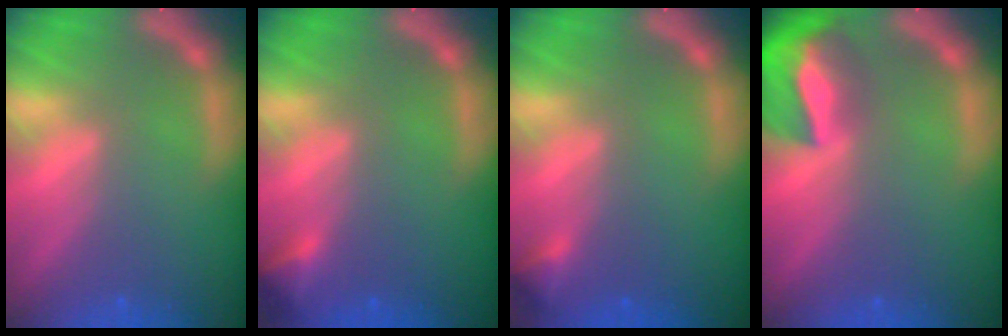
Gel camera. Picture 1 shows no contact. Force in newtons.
{"total": 1.9}
{"total": 1.4}
{"total": 9.0}